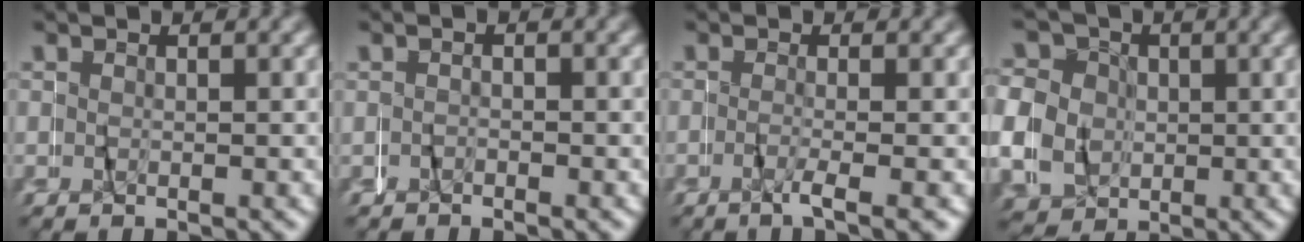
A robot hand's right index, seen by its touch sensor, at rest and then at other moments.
{"total": 0.8, "force": [-0.7, 0.3, -0.3], "torque": [-0.004, 0.001, -0.014]}
{"total": 2.4, "force": [-1.6, -0.2, 1.8], "torque": [-0.040, -0.009, -0.023]}
{"total": 10.2, "force": [1.2, 9.4, 3.9], "torque": [-0.091, -0.010, 0.018]}